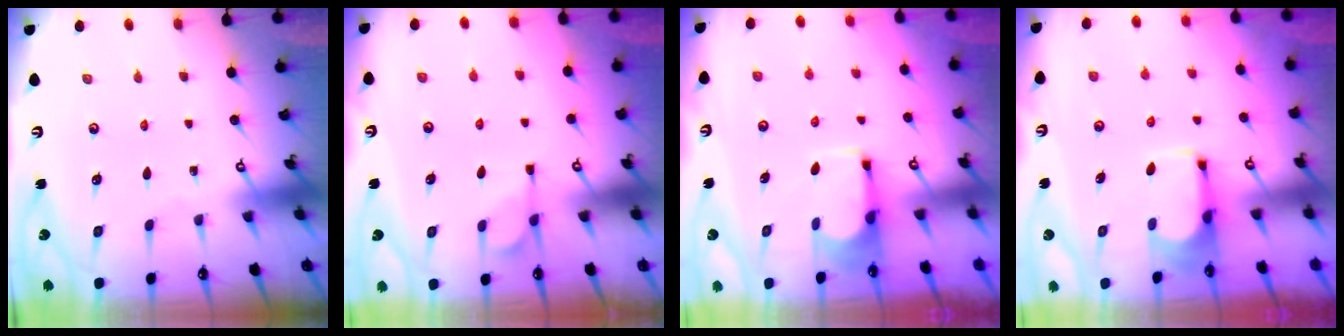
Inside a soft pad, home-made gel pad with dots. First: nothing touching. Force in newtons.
{"total": 1.1, "press": 0.1, "slide": 1.1}
{"total": 1.8, "press": 1.7, "slide": 0.5}
{"total": 3.1, "press": 3.1, "slide": 0.4}